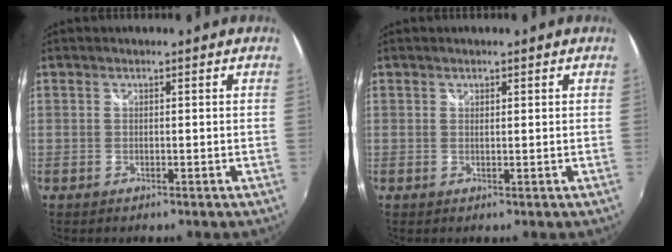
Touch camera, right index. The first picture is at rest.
{"total": 0.6, "force": [0.5, 0.1, 0.3], "torque": [-0.003, -0.001, 0.009]}